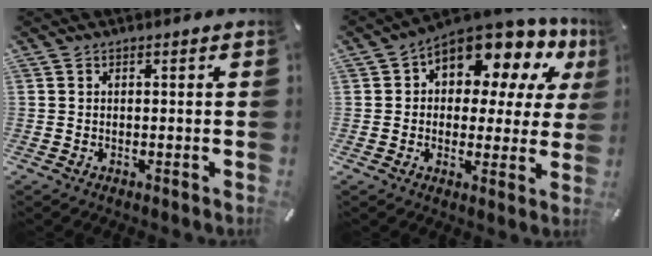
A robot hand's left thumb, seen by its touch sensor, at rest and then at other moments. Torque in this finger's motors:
{"motor_torque": [1.75, 1.82, 1.46, -1.31, 0.16]}